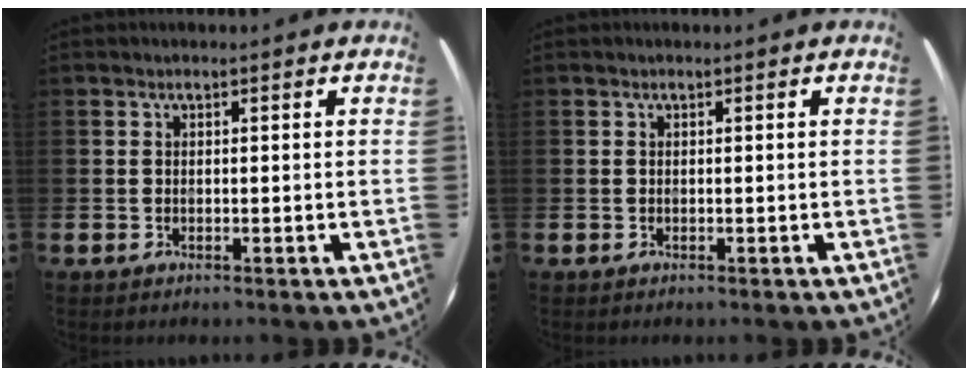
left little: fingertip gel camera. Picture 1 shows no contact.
{"total": 0.0}